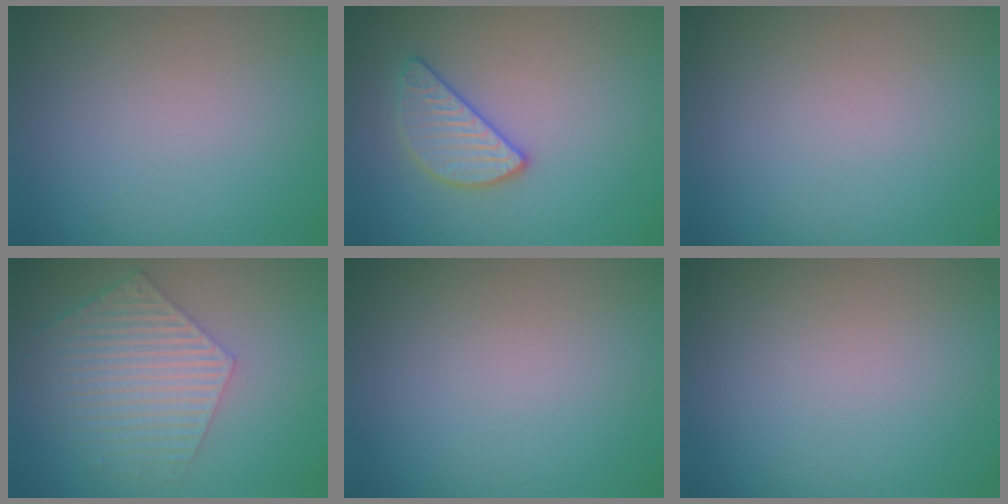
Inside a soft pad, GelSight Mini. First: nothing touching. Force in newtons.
{"total": 2.8, "press": 2.7, "slide": 0.4}
{"total": 0.0}
{"total": 6.0, "press": 4.5, "slide": 4.0}
{"total": 0.0}
{"total": 0.0}